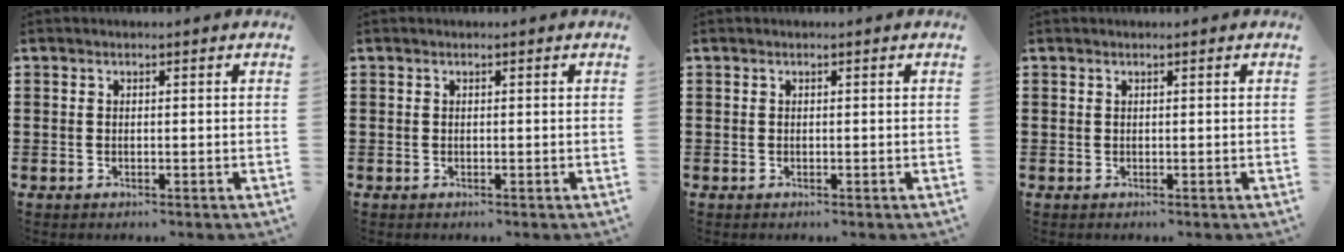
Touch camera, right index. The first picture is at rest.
{"total": 0.0}
{"total": 0.0}
{"total": 0.0}